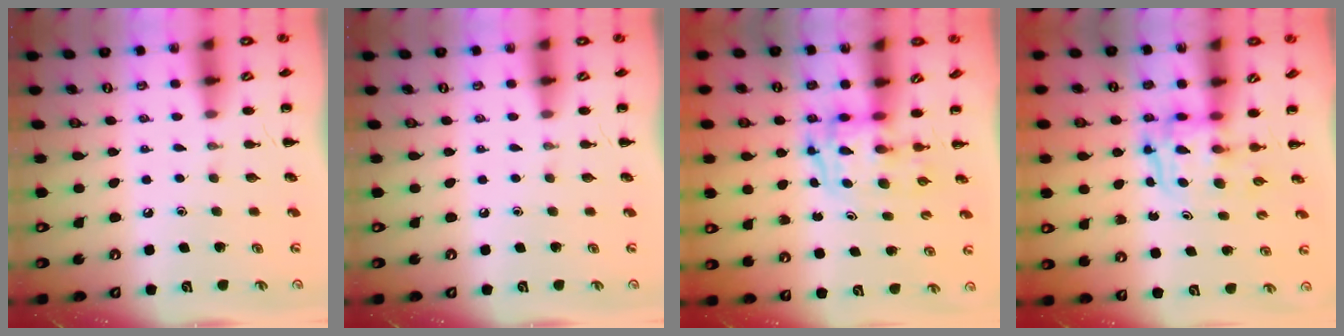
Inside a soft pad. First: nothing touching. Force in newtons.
{"total": 0.0}
{"total": 3.3, "press": 3.2, "slide": 0.6}
{"total": 3.4, "press": 3.4, "slide": 0.3}